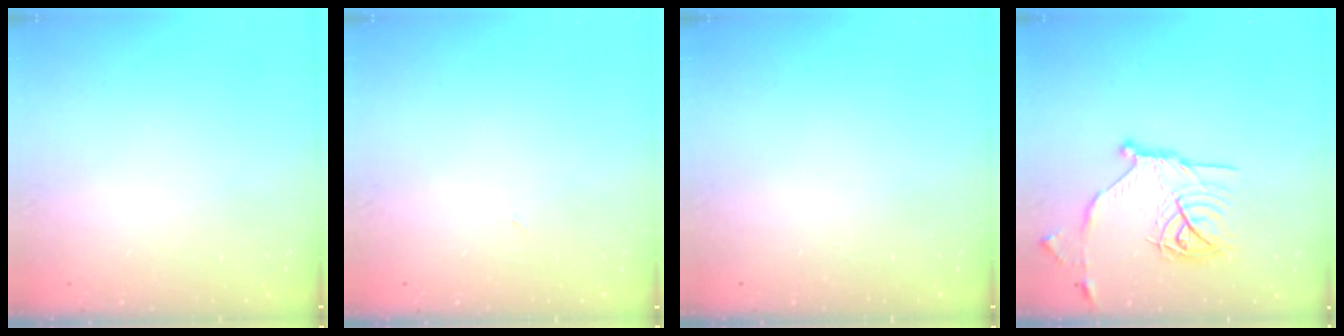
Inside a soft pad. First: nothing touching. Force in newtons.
{"total": 2.9, "press": 2.9, "slide": 0.7}
{"total": 0.0}
{"total": 17.6, "press": 17.6, "slide": 1.4}